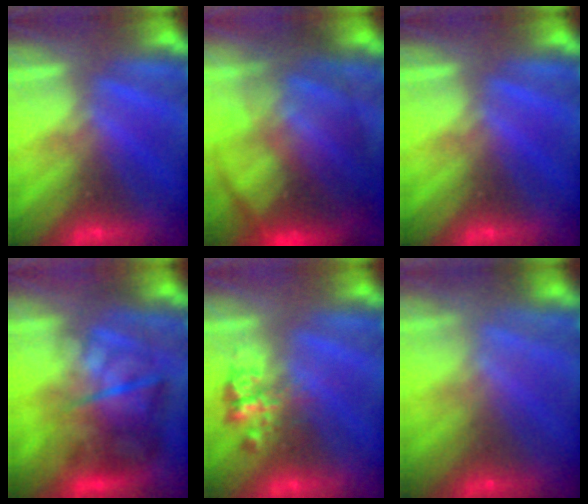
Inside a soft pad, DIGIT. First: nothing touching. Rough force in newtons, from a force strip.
{"total": 7.6}
{"total": 0.0}
{"total": 7.7}
{"total": 2.4}
{"total": 6.9}